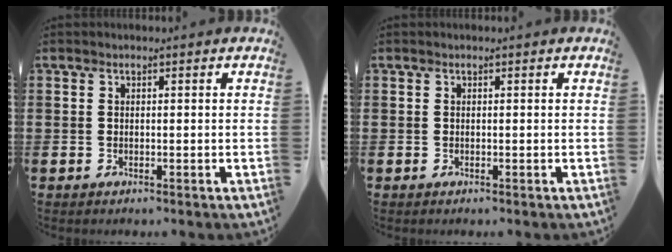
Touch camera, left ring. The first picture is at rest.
{"total": 0.0}